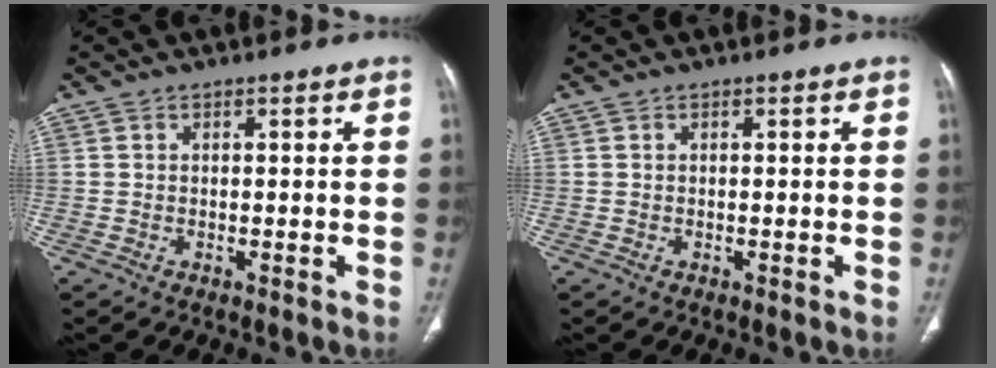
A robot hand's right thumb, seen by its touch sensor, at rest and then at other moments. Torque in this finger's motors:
{"motor_torque": [-0.18, 0.20, -0.11, -0.14, 0.02]}